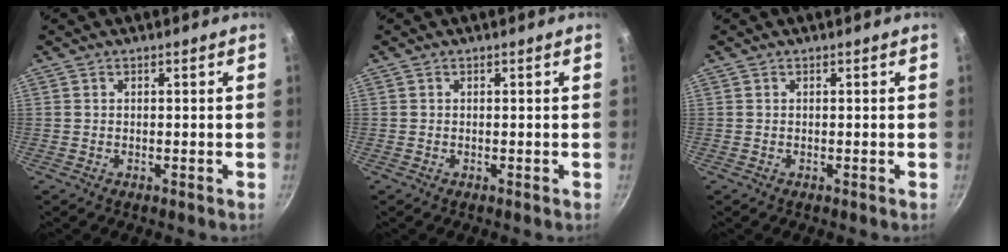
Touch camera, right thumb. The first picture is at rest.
{"total": 0.0}
{"total": 0.0}